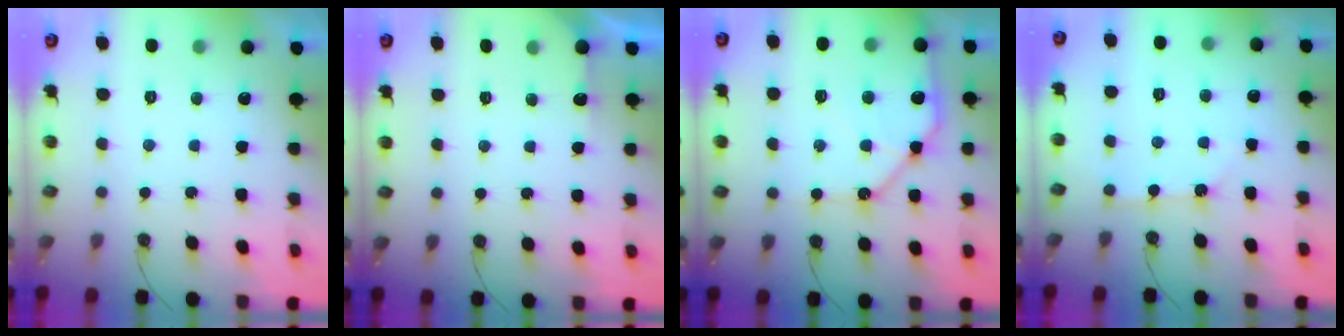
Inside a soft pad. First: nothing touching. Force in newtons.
{"total": 2.7, "press": 2.7, "slide": 0.2}
{"total": 14.3, "press": 14.2, "slide": 2.0}
{"total": 1.9, "press": 1.8, "slide": 0.3}